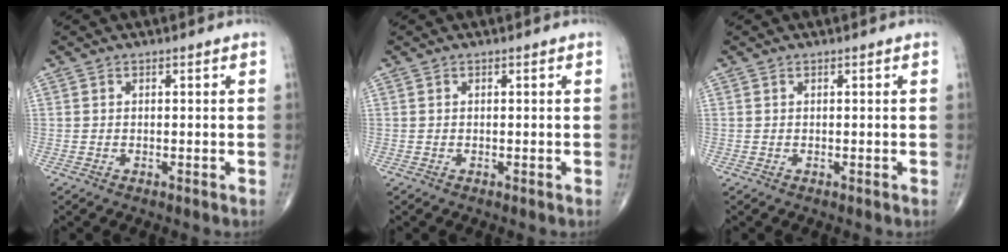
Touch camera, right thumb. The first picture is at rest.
{"total": 0.0}
{"total": 0.0}